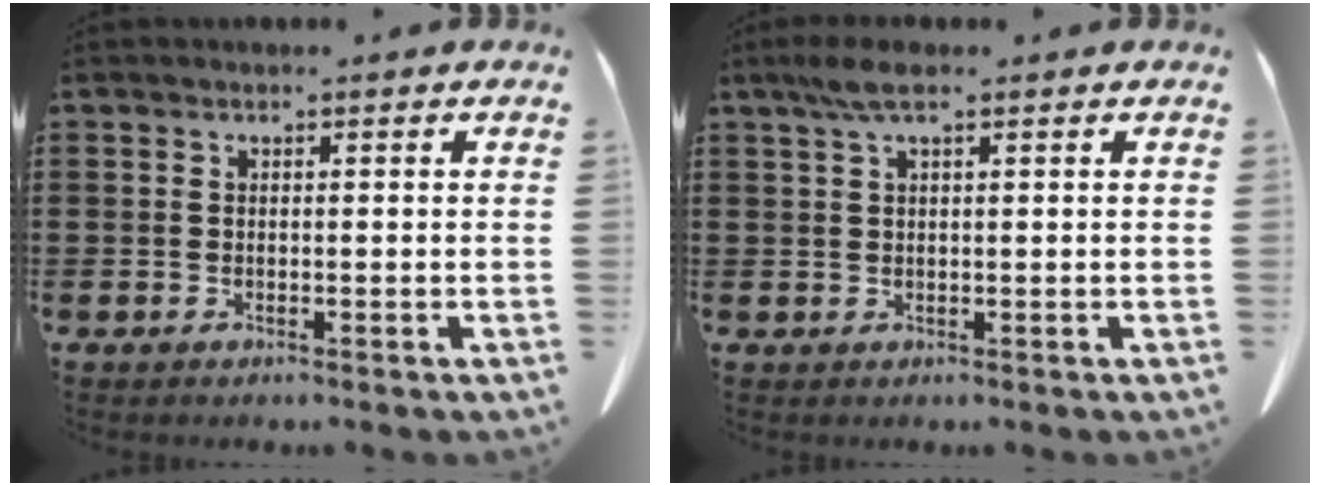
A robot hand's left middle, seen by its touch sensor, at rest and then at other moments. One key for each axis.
{"total": 3.3, "fx": 1.6, "fy": 0.7, "fz": 2.8, "tx": -0.057, "ty": 0.004, "tz": 0.028}